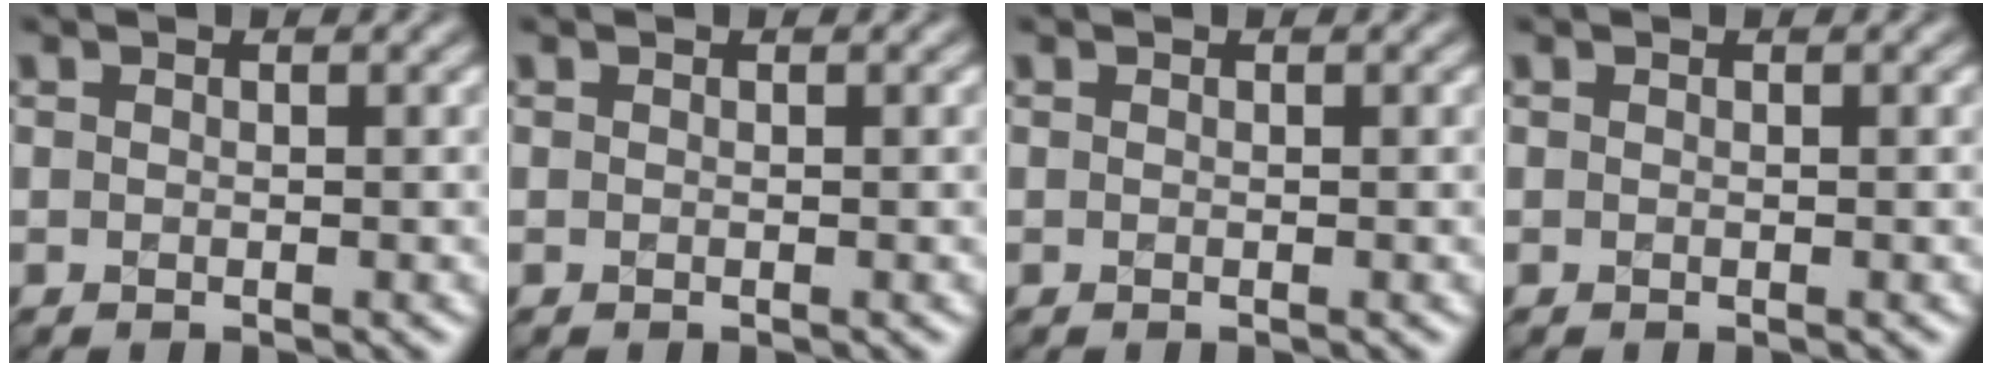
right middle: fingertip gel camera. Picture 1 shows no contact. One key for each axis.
{"total": 0.0}
{"total": 0.0}
{"total": 0.0}